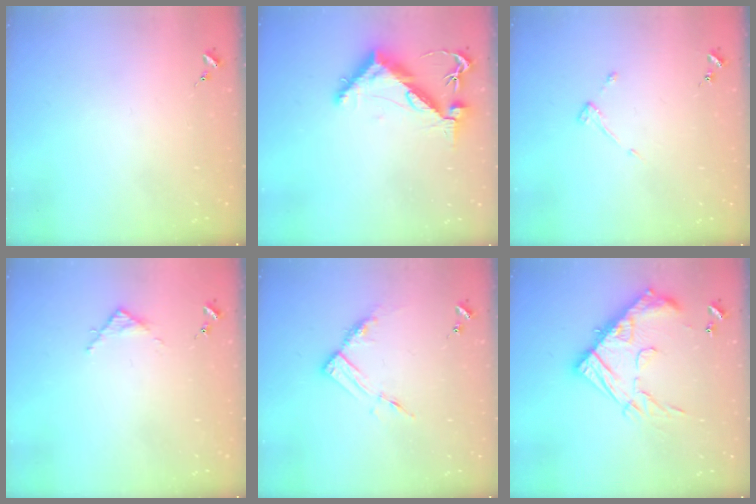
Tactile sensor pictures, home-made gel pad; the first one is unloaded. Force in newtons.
{"total": 11.0, "press": 10.9, "slide": 1.1}
{"total": 2.9, "press": 2.9, "slide": 0.5}
{"total": 2.8, "press": 2.8, "slide": 0.4}
{"total": 8.8, "press": 8.8, "slide": 0.6}
{"total": 19.3, "press": 19.2, "slide": 1.6}